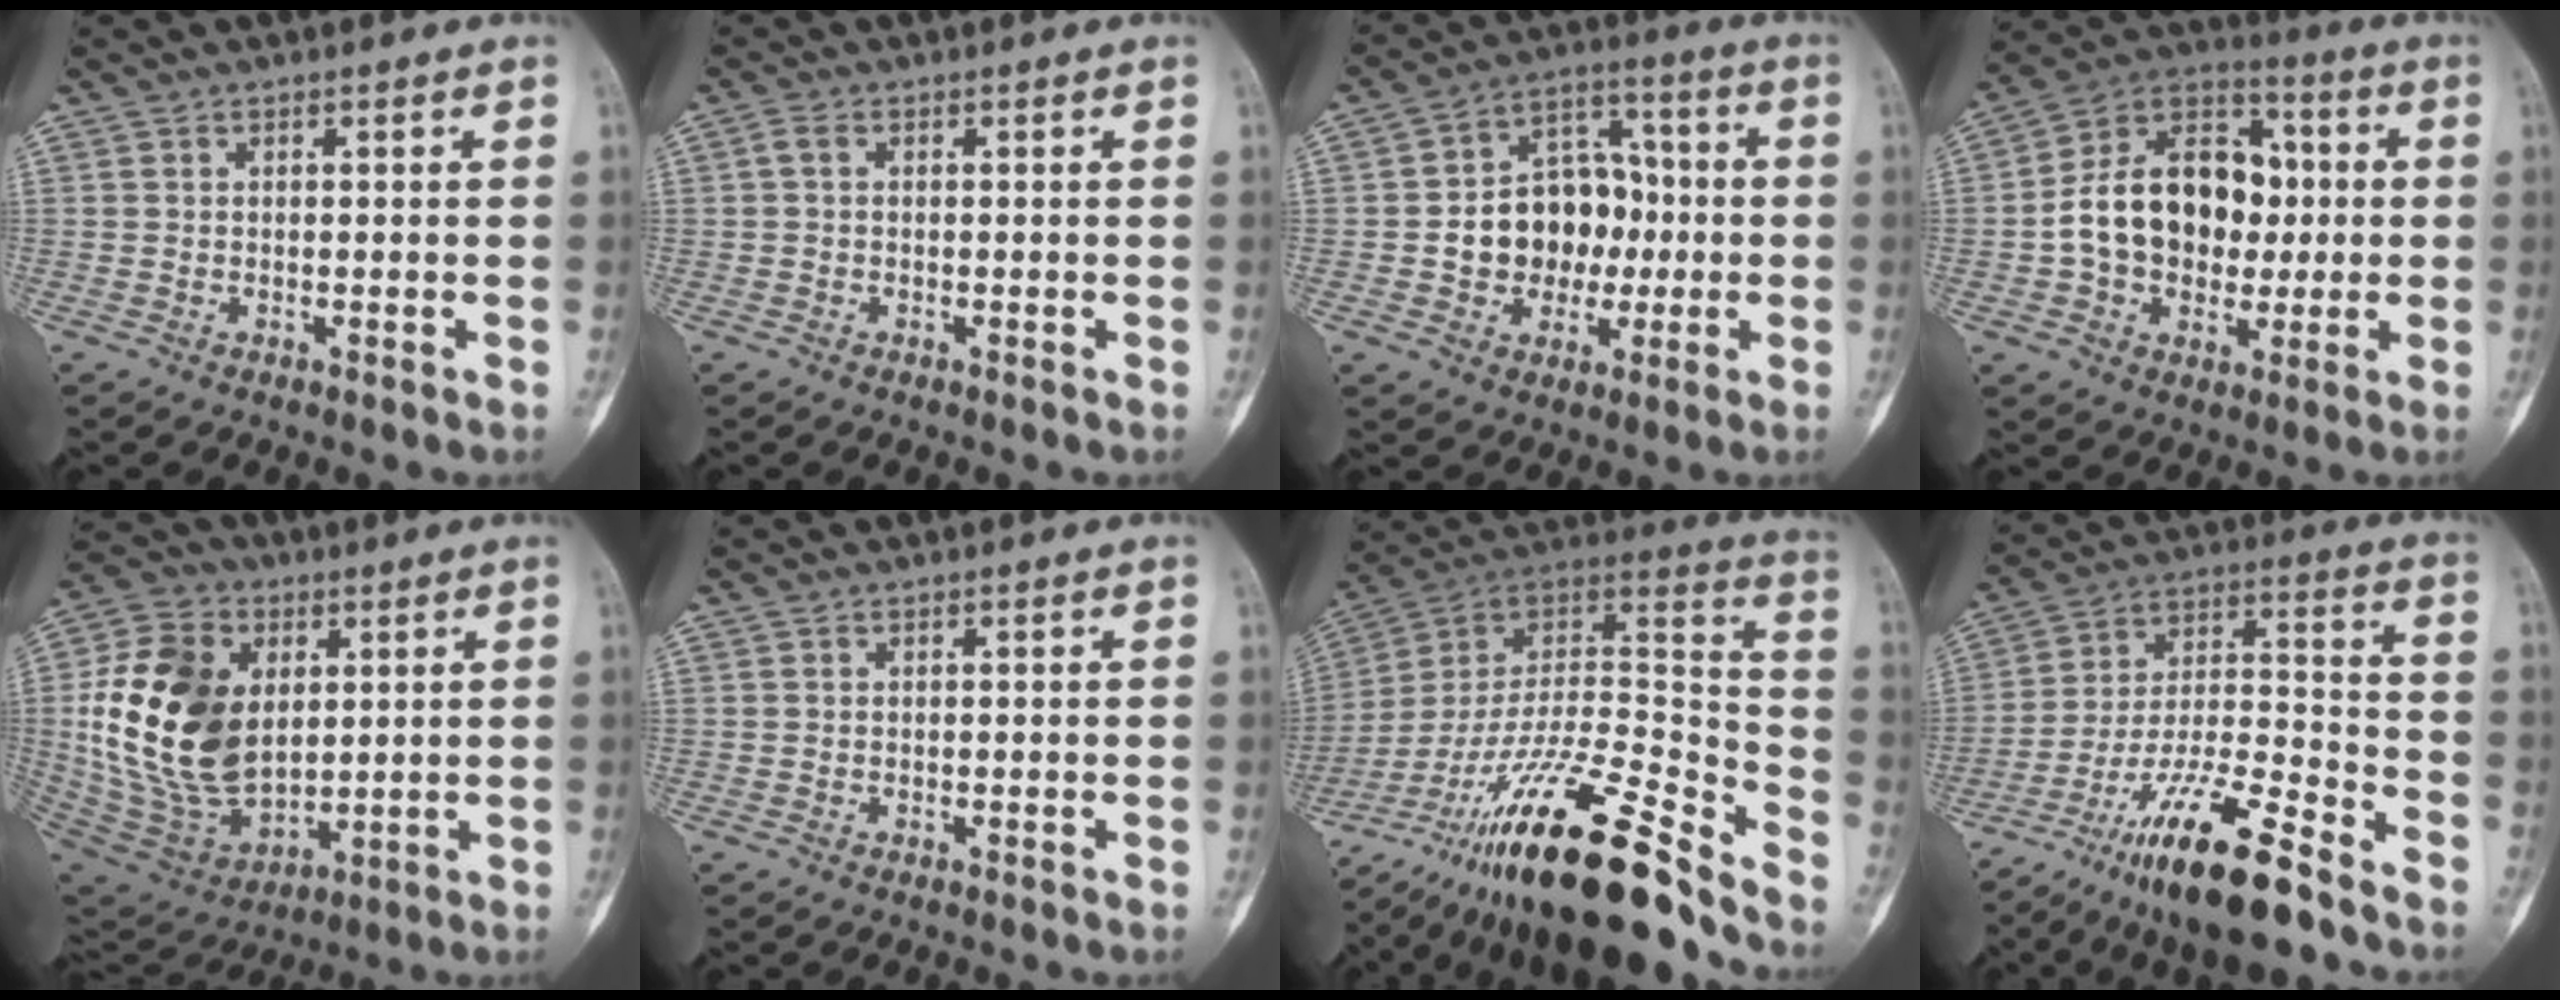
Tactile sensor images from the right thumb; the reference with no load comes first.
{"total": 1.3, "force": [0.1, 0.8, 1.0], "torque": [-0.022, 0.002, 0.000]}
{"total": 13.7, "force": [-1.2, 10.8, 8.4], "torque": [-0.081, 0.039, -0.018]}
{"total": 19.2, "force": [-0.1, 14.1, 13.1], "torque": [-0.178, 0.034, -0.002]}
{"total": 22.7, "force": [3.0, 15.5, 16.3], "torque": [-0.303, -0.015, 0.071]}
{"total": 0.0}
{"total": 30.6, "force": [-22.2, 7.0, 19.8], "torque": [-0.293, 0.080, -0.375]}
{"total": 19.4, "force": [-13.7, 4.4, 13.0], "torque": [-0.251, 0.076, -0.239]}